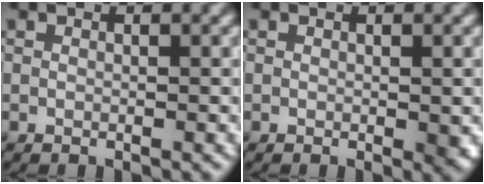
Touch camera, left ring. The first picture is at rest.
{"total": 0.9, "force": [-0.1, 0.3, 0.9], "torque": [-0.010, -0.002, 0.000]}